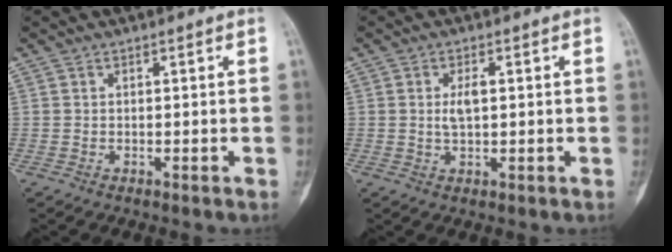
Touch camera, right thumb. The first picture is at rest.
{"total": 2.3, "force": [0.4, 1.1, 2.0], "torque": [-0.033, 0.000, 0.006]}